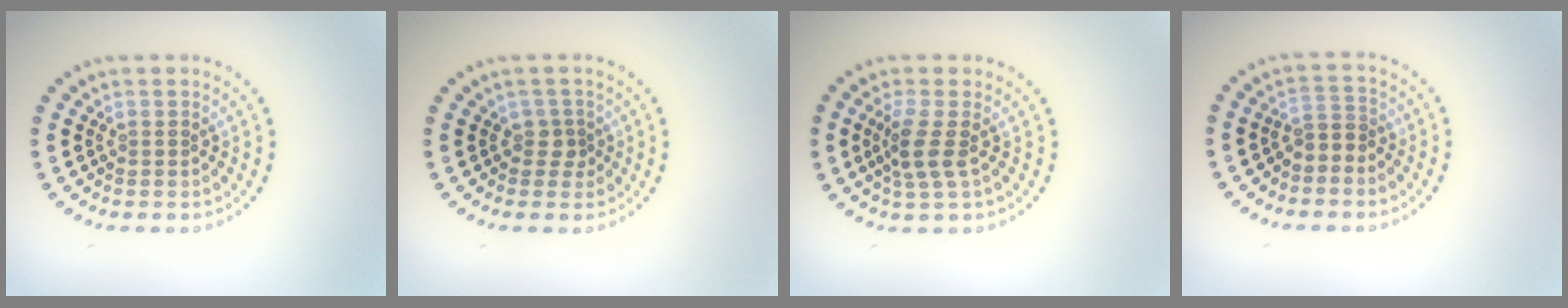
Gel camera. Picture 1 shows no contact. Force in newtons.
{"total": 1.3, "press": 1.0, "slide": 0.8}
{"total": 2.7, "press": 2.1, "slide": 1.7}
{"total": 1.7, "press": 1.4, "slide": 0.9}